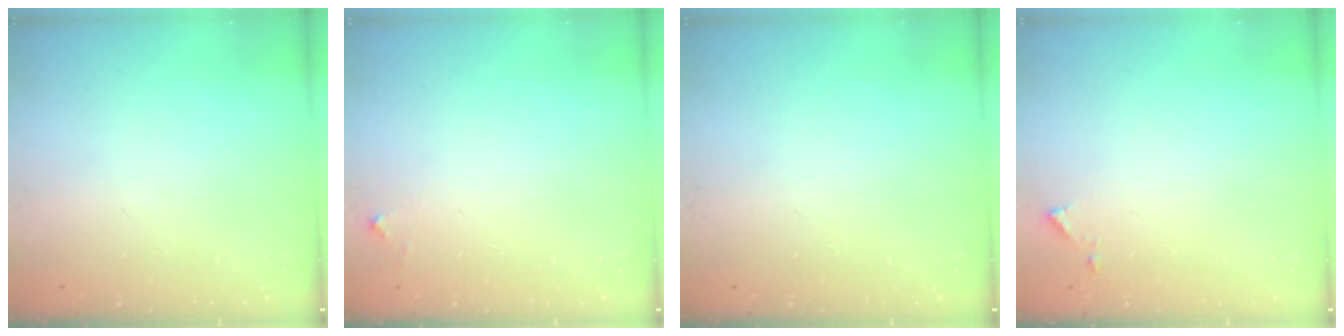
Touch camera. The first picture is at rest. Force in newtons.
{"total": 2.8, "press": 2.8, "slide": 0.2}
{"total": 0.0}
{"total": 5.3, "press": 5.2, "slide": 0.5}